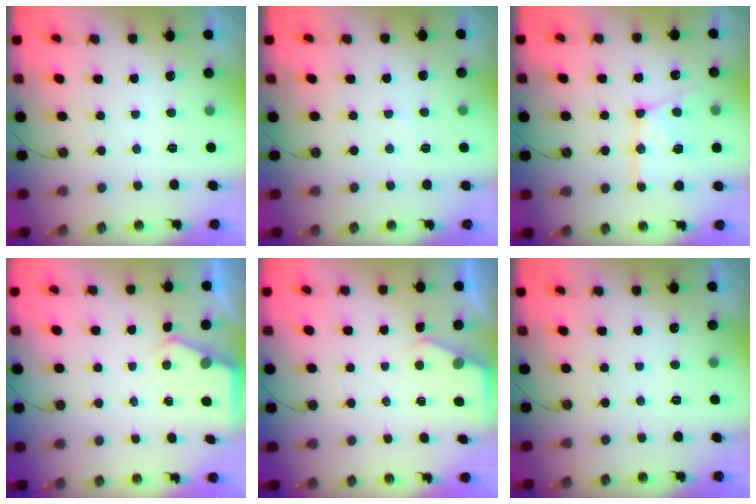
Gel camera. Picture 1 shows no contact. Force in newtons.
{"total": 3.3, "press": 3.2, "slide": 0.5}
{"total": 14.5, "press": 14.5, "slide": 1.1}
{"total": 2.7, "press": 2.7, "slide": 0.5}
{"total": 2.3, "press": 2.3, "slide": 0.4}
{"total": 0.0}